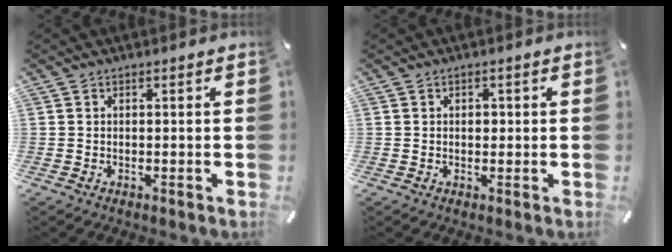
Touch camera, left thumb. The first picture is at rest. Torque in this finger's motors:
{"motor_torque": [0.48, 0.62, 0.37, -0.08, 0.00]}